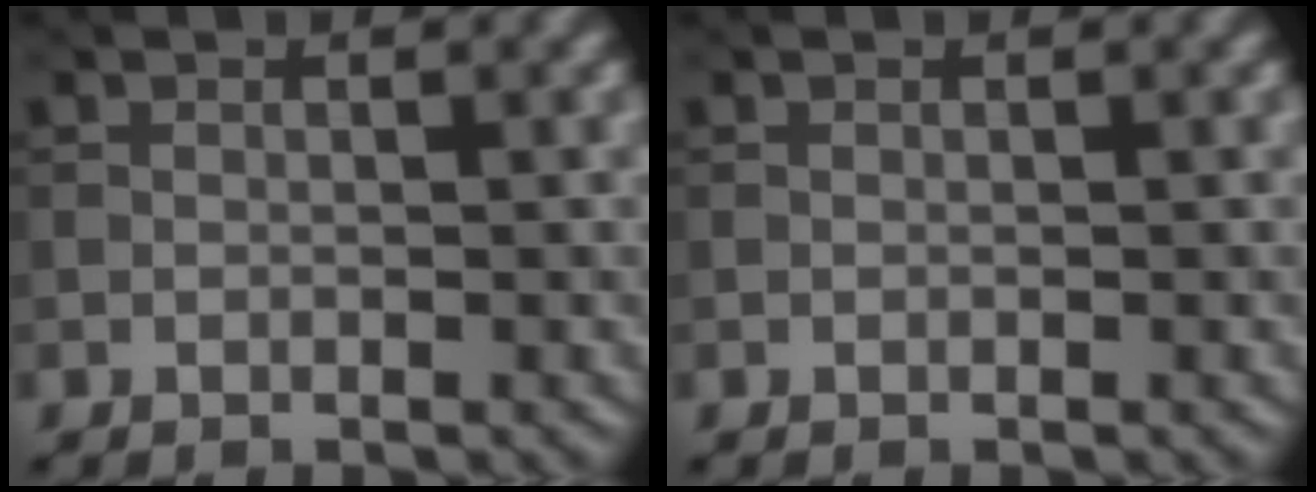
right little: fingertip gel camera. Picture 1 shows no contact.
{"total": 0.0}